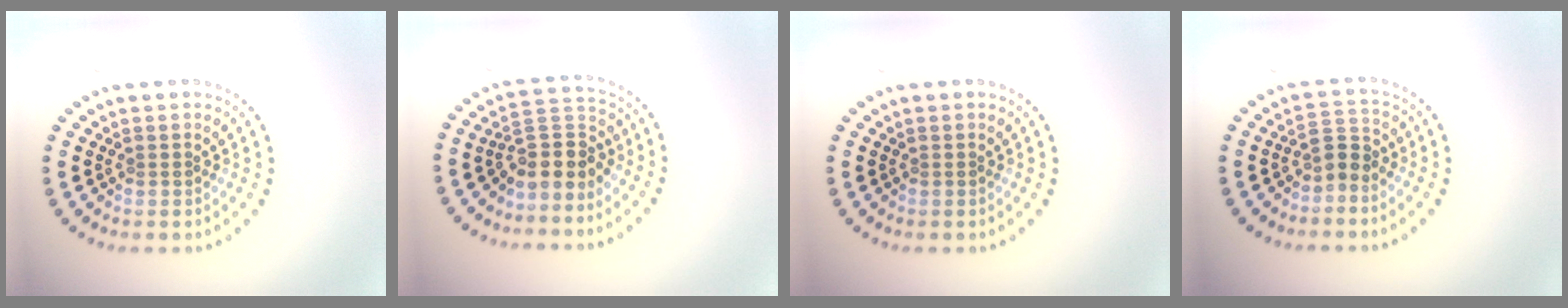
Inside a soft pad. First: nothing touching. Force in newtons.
{"total": 4.0, "press": 3.3, "slide": 2.2}
{"total": 0.0}
{"total": 2.4, "press": 1.7, "slide": 1.6}